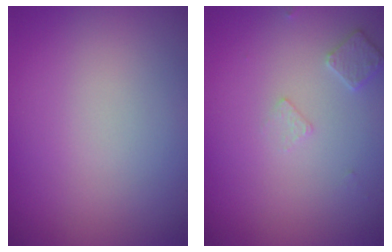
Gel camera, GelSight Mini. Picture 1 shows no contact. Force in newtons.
{"total": 1.5, "press": 1.4, "slide": 0.3}